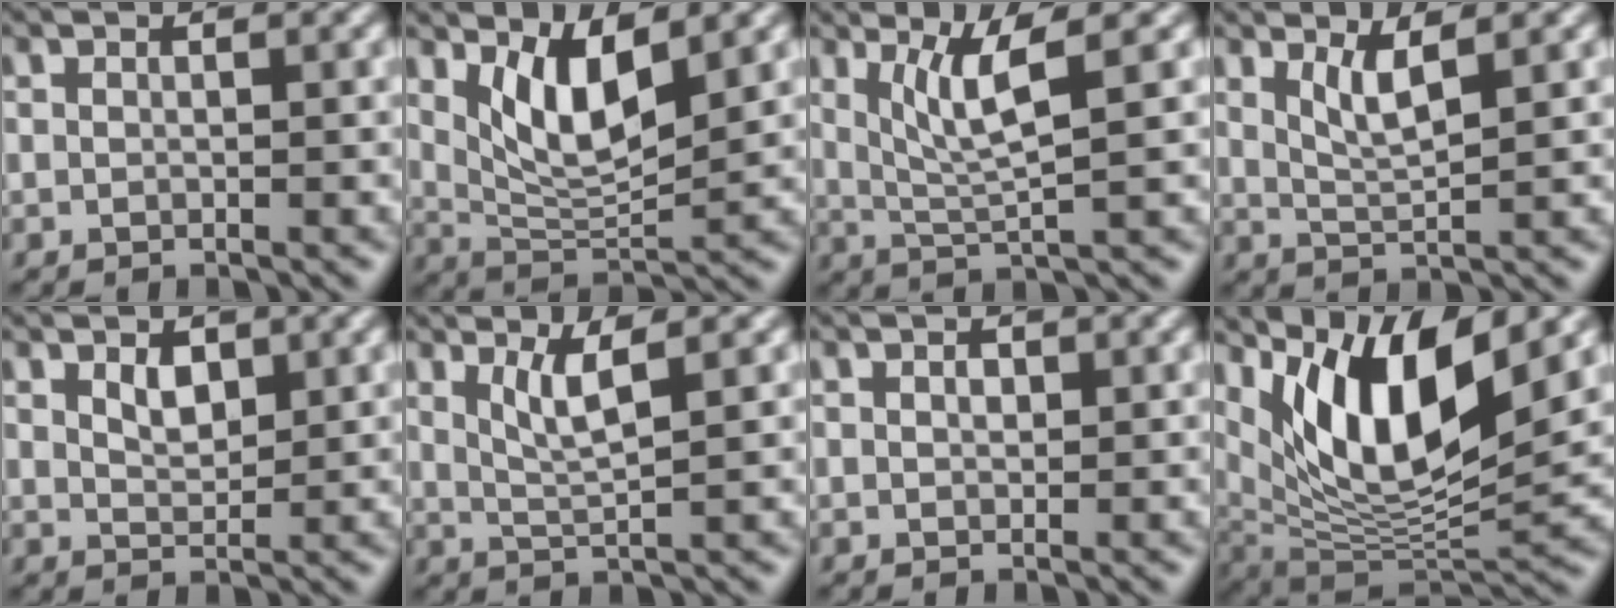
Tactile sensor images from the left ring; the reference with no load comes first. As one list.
[{"total": 5.3, "force": [2.4, 1.8, 4.4], "torque": [-0.089, -0.015, 0.051]}, {"total": 4.2, "force": [1.6, 0.6, 3.8], "torque": [-0.080, -0.006, 0.039]}, {"total": 2.6, "force": [1.5, 0.5, 2.1], "torque": [-0.038, -0.008, 0.032]}, {"total": 1.9, "force": [1.0, 1.0, 1.2], "torque": [-0.023, -0.002, 0.022]}, {"total": 2.9, "force": [1.4, 0.5, 2.5], "torque": [-0.048, -0.006, 0.031]}, {"total": 0.8, "force": [0.3, 0.5, 0.5], "torque": [-0.010, 0.001, 0.004]}, {"total": 10.3, "force": [5.1, 3.3, 8.3], "torque": [-0.146, -0.014, 0.102]}]